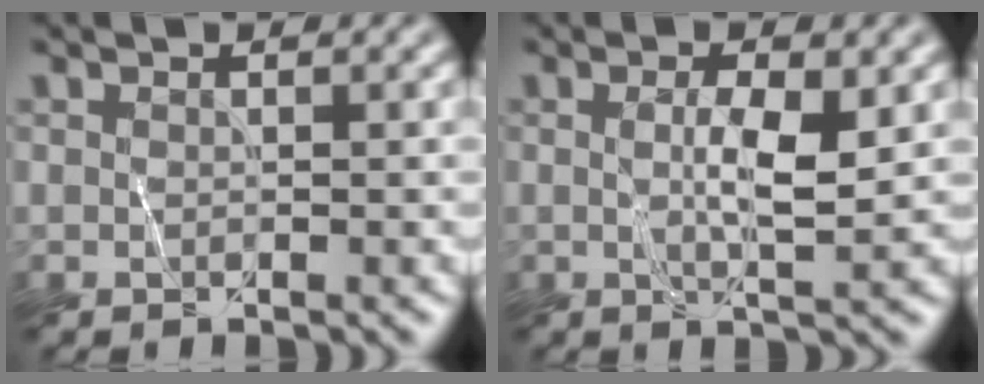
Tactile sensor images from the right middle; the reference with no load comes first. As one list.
[{"total": 3.2, "force": [0.5, 0.5, 3.1], "torque": [-0.056, 0.003, 0.010]}]